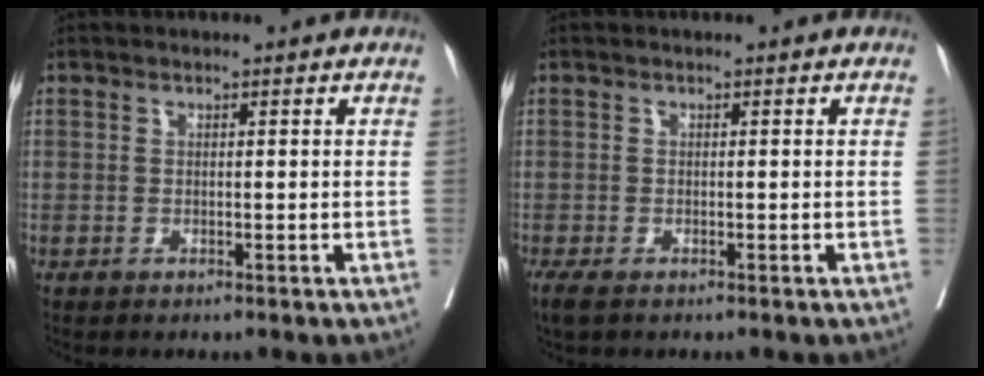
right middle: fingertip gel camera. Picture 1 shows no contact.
{"total": 2.9, "force": [-2.1, 1.0, 1.8], "torque": [-0.042, -0.014, -0.034]}